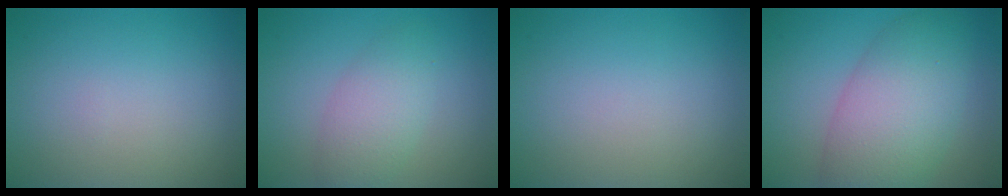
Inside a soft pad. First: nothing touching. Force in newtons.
{"total": 3.4, "press": 3.3, "slide": 0.1}
{"total": 0.0}
{"total": 8.2, "press": 8.2, "slide": 0.2}